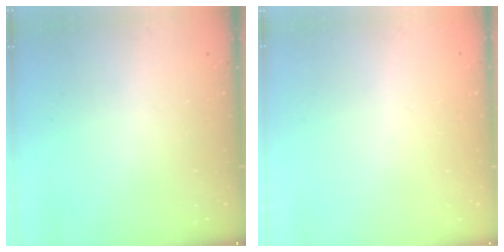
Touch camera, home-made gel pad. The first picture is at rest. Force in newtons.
{"total": 0.0}